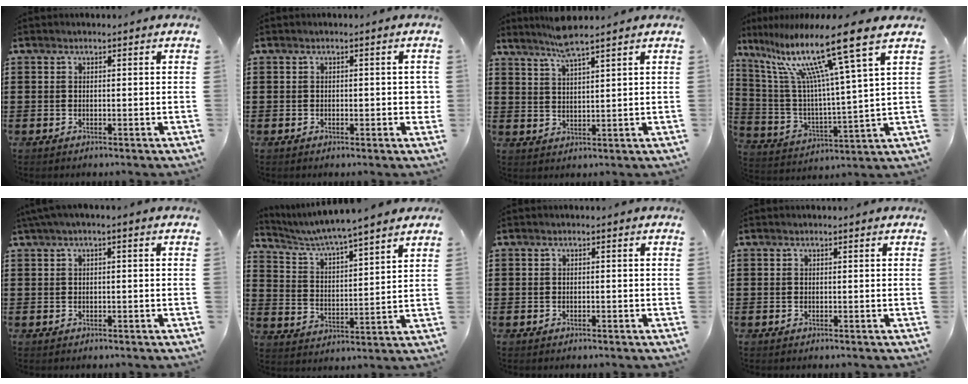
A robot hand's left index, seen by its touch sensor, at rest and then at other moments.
{"total": 1.7, "force": [-0.3, 0.8, 1.5], "torque": [-0.028, 0.004, -0.007]}
{"total": 5.0, "force": [4.2, -0.3, 2.7], "torque": [-0.065, -0.008, 0.073]}
{"total": 15.5, "force": [10.4, 0.9, 11.5], "torque": [-0.240, -0.060, 0.161]}
{"total": 1.4, "force": [-0.5, 0.1, 1.3], "torque": [-0.018, -0.005, -0.008]}
{"total": 4.8, "force": [4.5, -0.8, 1.5], "torque": [-0.050, -0.034, 0.071]}
{"total": 0.5, "force": [-0.4, 0.1, 0.3], "torque": [-0.008, -0.003, -0.008]}
{"total": 0.0}